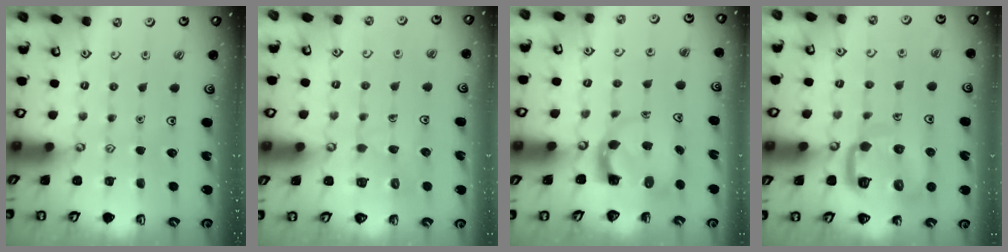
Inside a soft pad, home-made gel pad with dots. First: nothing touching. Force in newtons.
{"total": 5.3, "press": 5.3, "slide": 0.5}
{"total": 3.6, "press": 3.6, "slide": 0.6}
{"total": 11.4, "press": 11.4, "slide": 1.2}